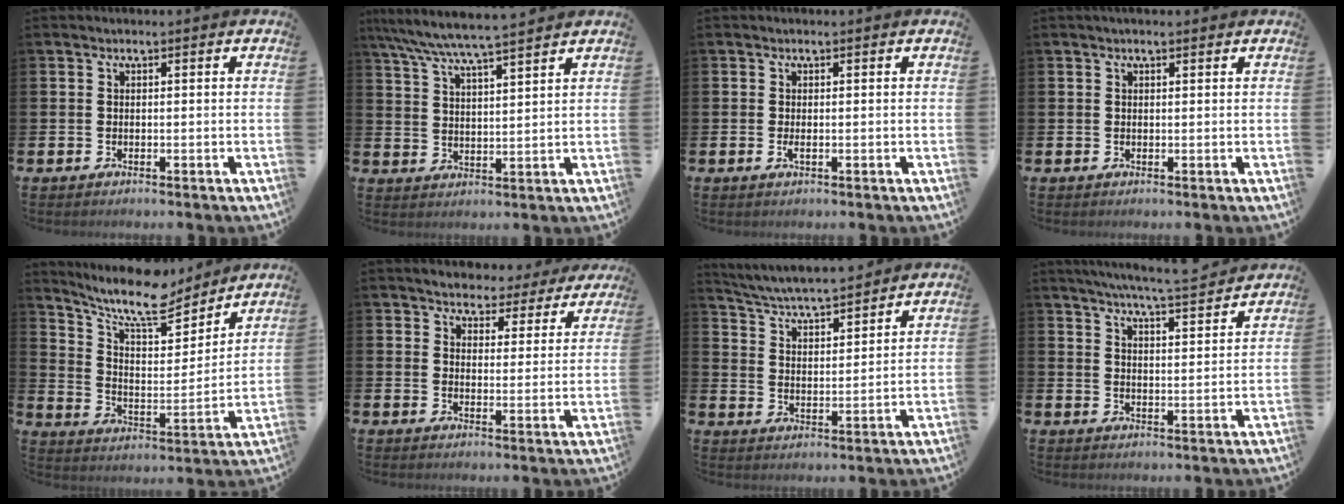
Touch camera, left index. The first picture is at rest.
{"total": 10.0, "force": [9.2, 0.8, 3.9], "torque": [-0.118, -0.059, 0.156]}
{"total": 0.8, "force": [-0.1, 0.1, 0.7], "torque": [-0.020, 0.001, 0.000]}
{"total": 0.8, "force": [0.7, 0.2, 0.4], "torque": [0.002, -0.002, 0.010]}
{"total": 11.3, "force": [9.9, 2.9, 4.8], "torque": [-0.114, -0.065, 0.171]}
{"total": 4.1, "force": [3.9, 1.2, 0.0], "torque": [-0.019, -0.027, 0.065]}
{"total": 5.4, "force": [5.3, 0.1, 1.0], "torque": [-0.046, -0.041, 0.092]}
{"total": 6.6, "force": [6.3, -0.4, 1.8], "torque": [-0.042, -0.043, 0.109]}